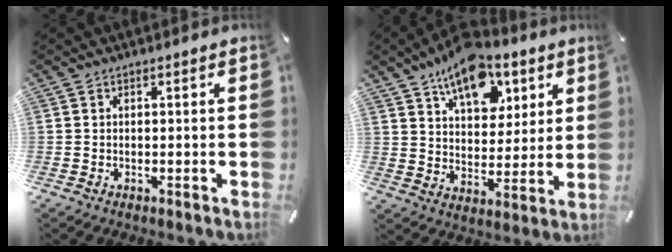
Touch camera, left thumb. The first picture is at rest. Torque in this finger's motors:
{"motor_torque": [0.92, 0.92, 1.48, -1.29, 0.25]}